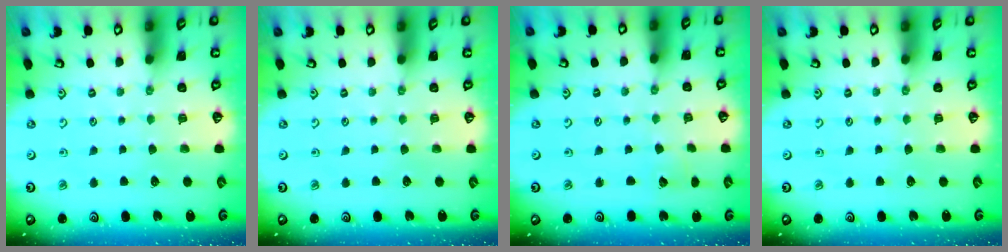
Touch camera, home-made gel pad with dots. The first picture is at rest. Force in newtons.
{"total": 0.0}
{"total": 3.3, "press": 3.3, "slide": 0.4}
{"total": 0.0}